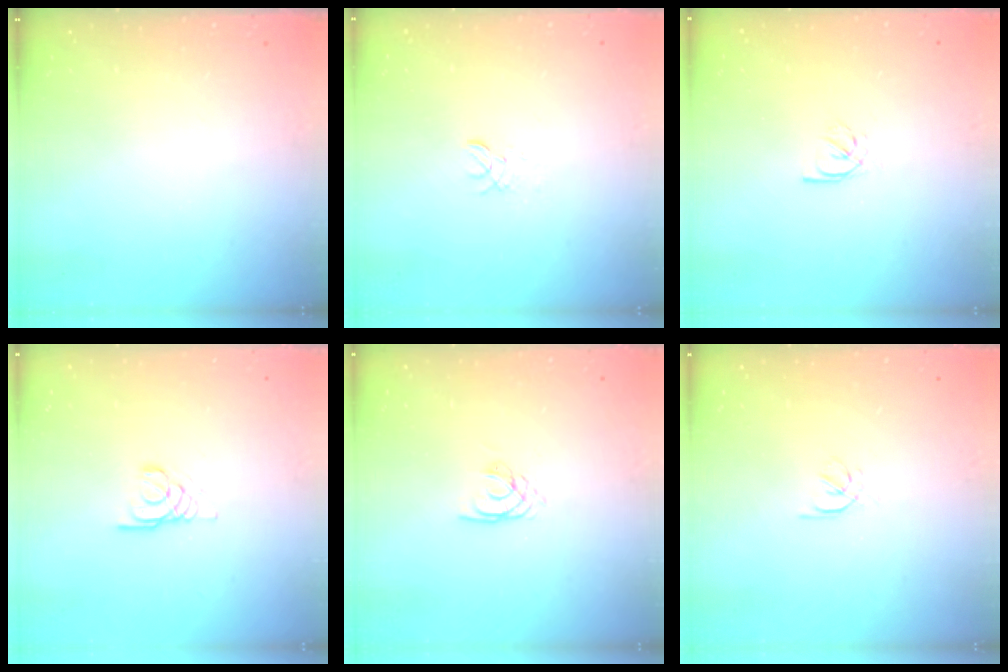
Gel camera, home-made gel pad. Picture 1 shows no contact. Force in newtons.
{"total": 2.9, "press": 2.8, "slide": 0.3}
{"total": 2.0, "press": 2.0, "slide": 0.4}
{"total": 3.1, "press": 3.1, "slide": 0.2}
{"total": 2.2, "press": 2.2, "slide": 0.2}
{"total": 1.6, "press": 1.5, "slide": 0.5}